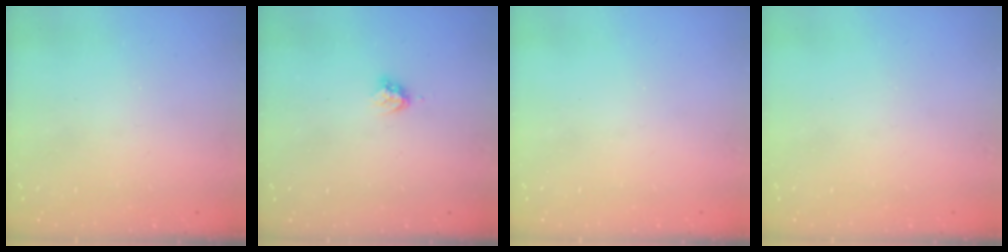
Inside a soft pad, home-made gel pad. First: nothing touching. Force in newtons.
{"total": 3.3, "press": 3.3, "slide": 0.4}
{"total": 0.0}
{"total": 0.0}